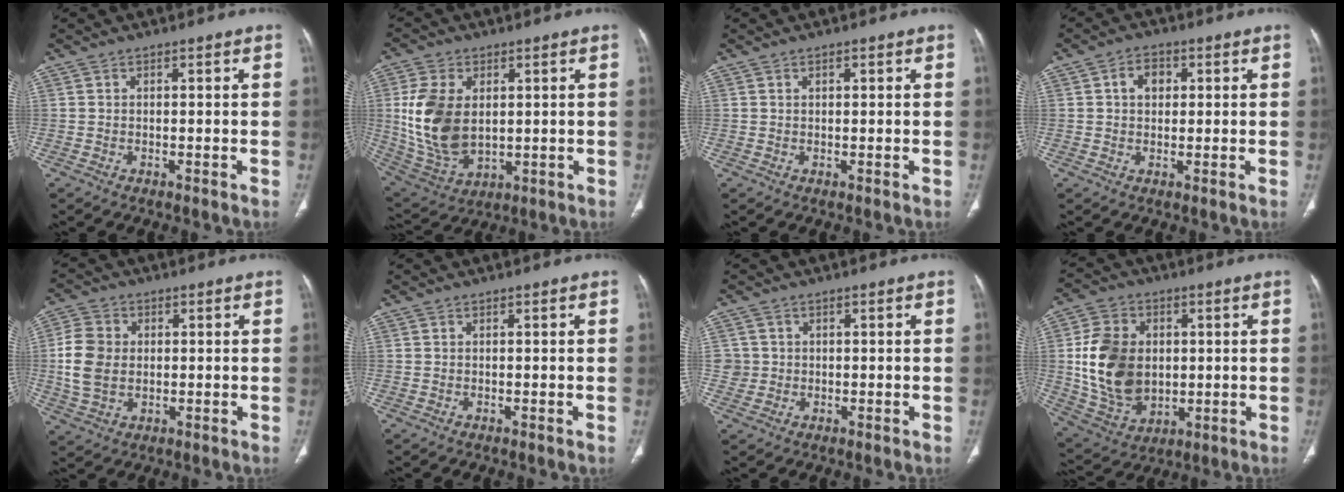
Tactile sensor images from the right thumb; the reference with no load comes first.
{"total": 15.0, "force": [1.7, 9.7, 11.4], "torque": [-0.219, -0.011, 0.048]}
{"total": 0.8, "force": [0.4, 0.4, 0.5], "torque": [-0.008, -0.001, 0.006]}
{"total": 4.6, "force": [1.1, 3.5, 2.7], "torque": [-0.026, 0.007, 0.015]}
{"total": 9.2, "force": [0.2, 7.0, 6.1], "torque": [-0.119, 0.006, 0.005]}
{"total": 0.0}
{"total": 2.7, "force": [0.2, 2.7, 0.0], "torque": [0.018, 0.006, 0.005]}
{"total": 16.5, "force": [0.9, 12.4, 10.9], "torque": [-0.173, -0.004, 0.033]}